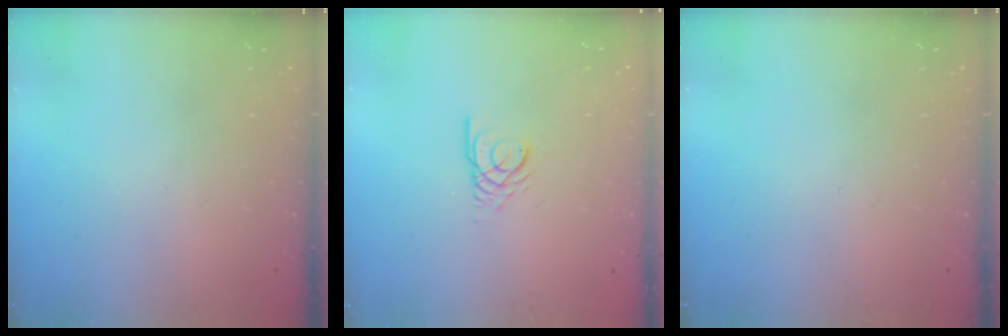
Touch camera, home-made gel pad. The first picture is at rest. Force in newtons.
{"total": 3.0, "press": 2.9, "slide": 0.3}
{"total": 0.0}